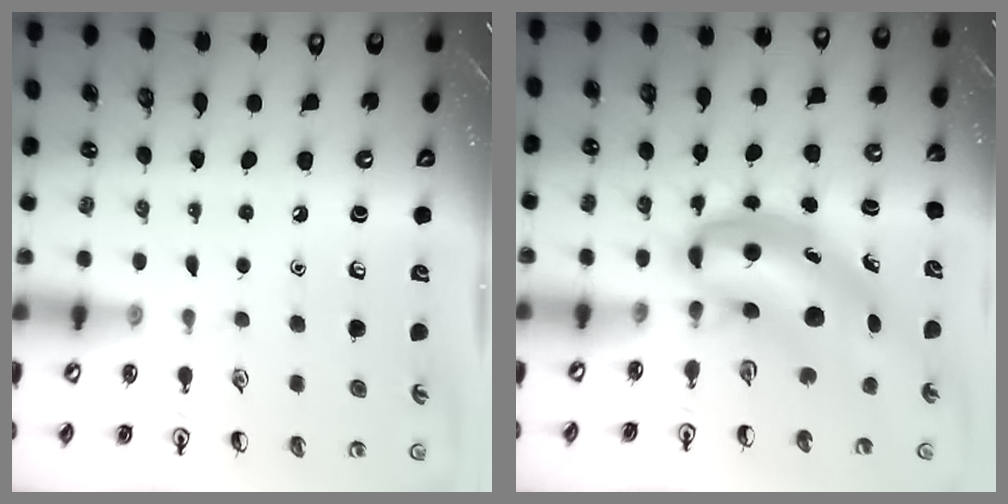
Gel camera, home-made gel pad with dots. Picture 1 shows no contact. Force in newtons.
{"total": 7.0, "press": 6.8, "slide": 1.7}